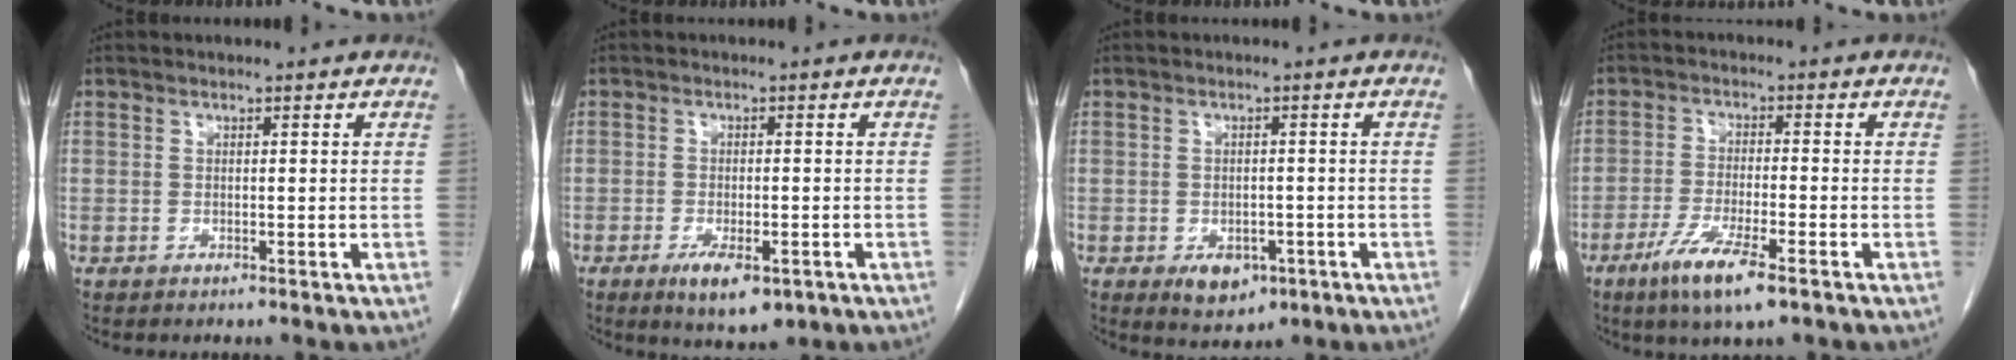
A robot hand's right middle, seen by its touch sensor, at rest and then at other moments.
{"total": 5.8, "force": [-2.9, 1.9, 4.6], "torque": [-0.074, -0.011, -0.036]}
{"total": 4.4, "force": [-2.1, 2.8, 2.8], "torque": [-0.040, -0.002, -0.018]}
{"total": 7.7, "force": [-4.6, 0.8, 6.2], "torque": [-0.124, -0.018, -0.080]}